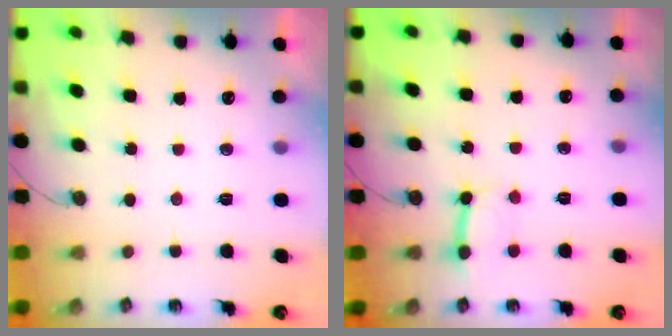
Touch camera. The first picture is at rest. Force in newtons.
{"total": 8.9, "press": 8.8, "slide": 1.1}